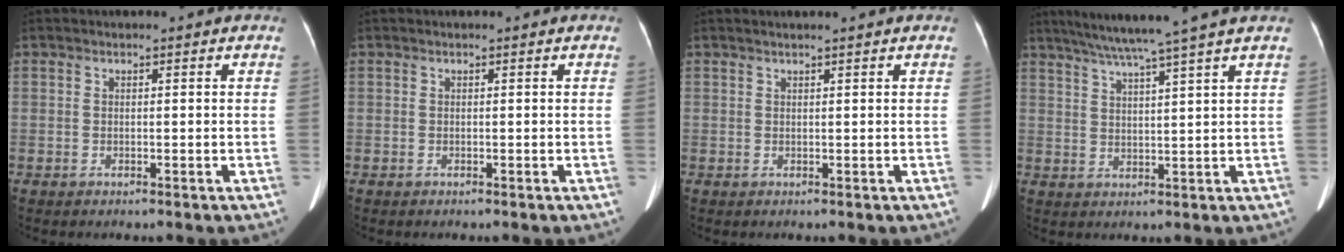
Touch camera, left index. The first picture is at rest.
{"total": 0.0}
{"total": 0.5, "force": [0.1, -0.4, 0.3], "torque": [-0.004, 0.008, 0.012]}
{"total": 9.0, "force": [7.0, -2.3, 5.2], "torque": [-0.086, 0.004, 0.106]}